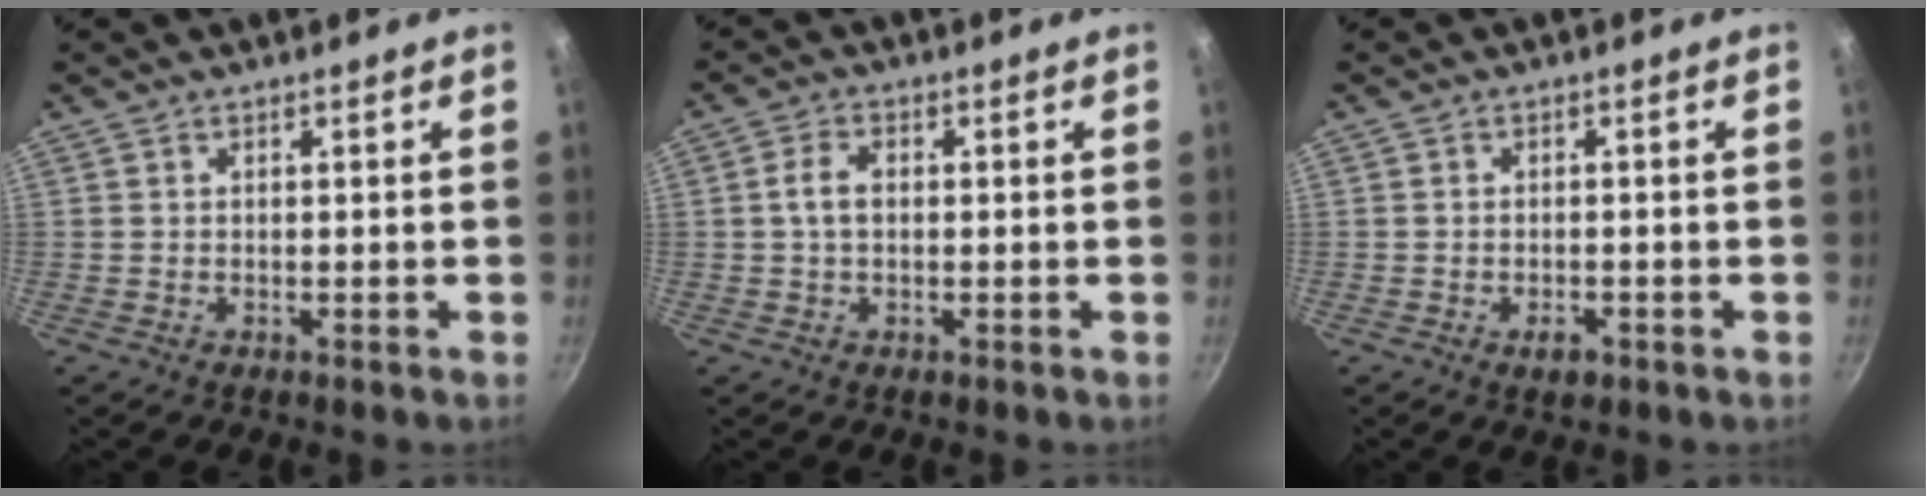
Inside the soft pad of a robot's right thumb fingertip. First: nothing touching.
{"total": 3.8, "force": [0.2, 2.5, 2.9], "torque": [-0.052, 0.010, -0.001]}
{"total": 2.5, "force": [-1.3, 1.3, 1.7], "torque": [-0.026, 0.007, -0.019]}